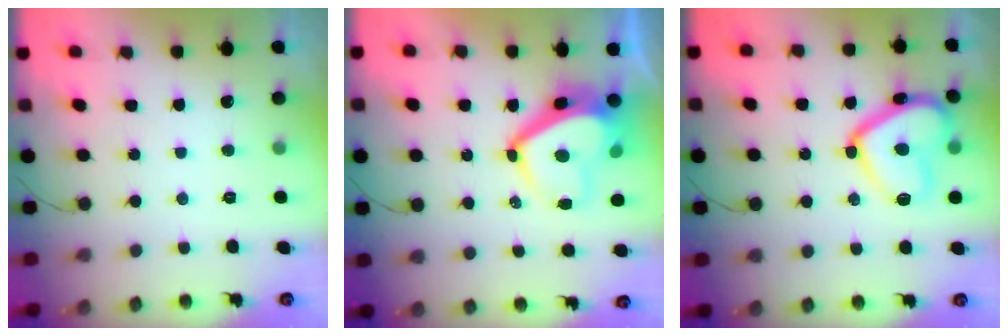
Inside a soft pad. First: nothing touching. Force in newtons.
{"total": 12.6, "press": 12.6, "slide": 1.1}
{"total": 16.3, "press": 16.2, "slide": 1.3}